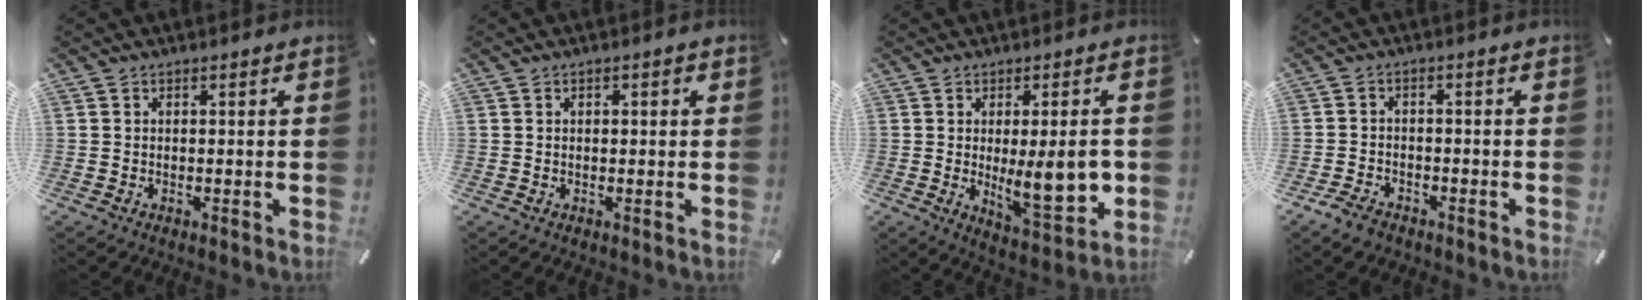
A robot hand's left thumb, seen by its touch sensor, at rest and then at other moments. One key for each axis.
{"total": 0.9, "fx": 0.3, "fy": 0.6, "fz": 0.5, "tx": -0.012, "ty": 0.005, "tz": 0.003}
{"total": 13.8, "fx": -0.2, "fy": 4.6, "fz": 13.0, "tx": -0.192, "ty": -0.029, "tz": -0.006}
{"total": 3.4, "fx": -2.6, "fy": 1.9, "fz": 1.2, "tx": -0.032, "ty": 0.011, "tz": -0.053}